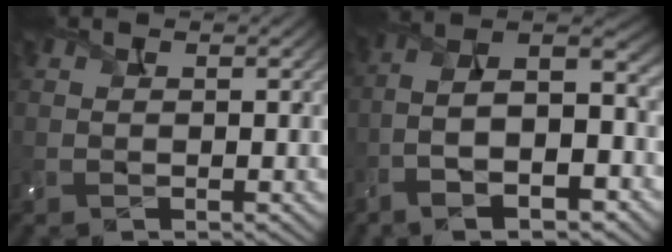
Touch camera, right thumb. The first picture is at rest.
{"total": 12.7, "force": [-5.1, 5.2, 10.4], "torque": [-0.199, -0.008, -0.087]}